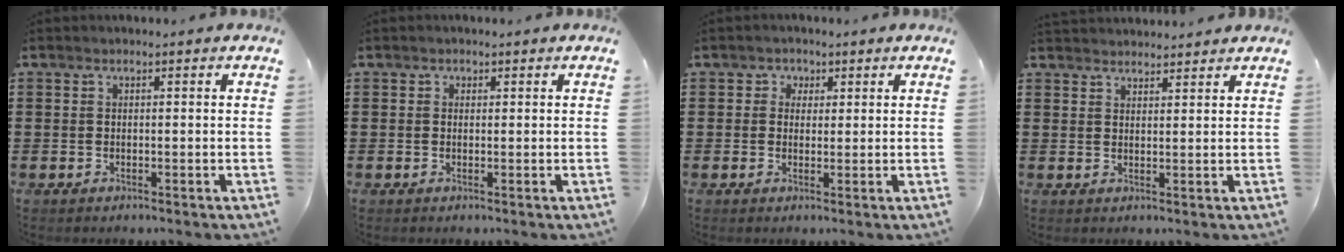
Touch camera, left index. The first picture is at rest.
{"total": 0.6, "force": [0.0, 0.6, 0.0], "torque": [-0.003, 0.004, 0.000]}
{"total": 1.9, "force": [0.4, 1.8, 0.0], "torque": [-0.010, 0.010, 0.003]}
{"total": 2.2, "force": [2.2, 0.2, -0.2], "torque": [-0.003, -0.004, 0.043]}